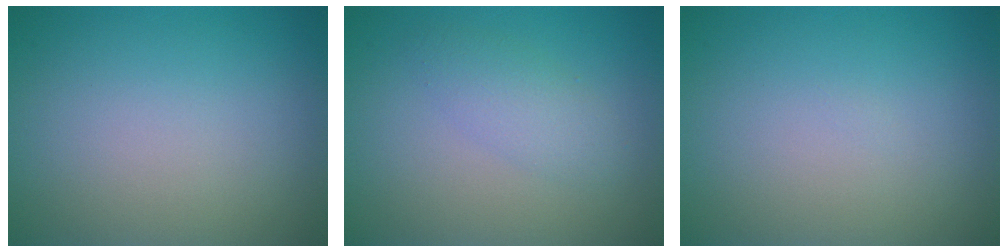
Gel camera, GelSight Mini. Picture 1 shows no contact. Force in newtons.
{"total": 2.2, "press": 2.2, "slide": 0.1}
{"total": 0.0}